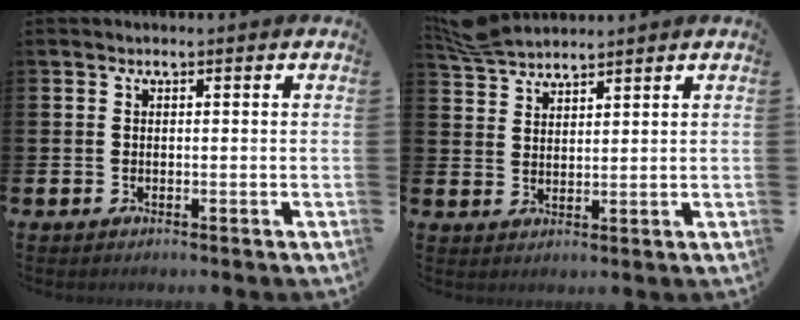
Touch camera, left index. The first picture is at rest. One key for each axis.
{"total": 4.8, "fx": 4.7, "fy": 0.6, "fz": 0.7, "tx": -0.022, "ty": -0.019, "tz": 0.087}